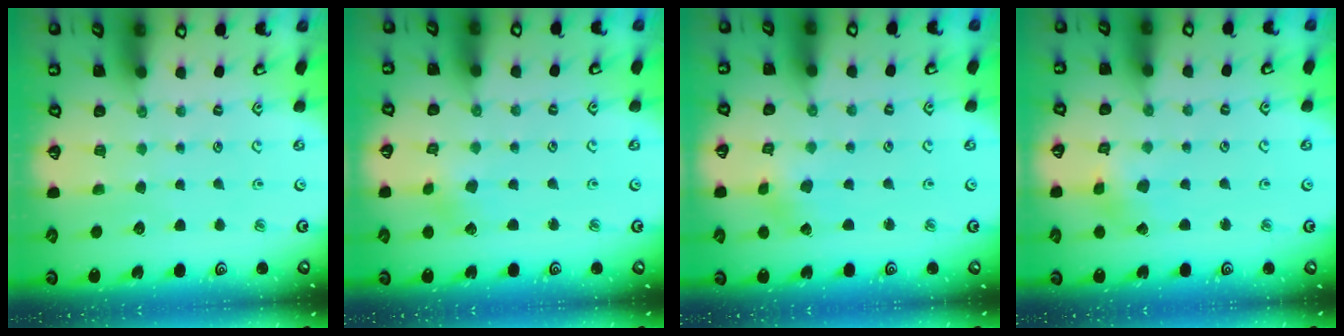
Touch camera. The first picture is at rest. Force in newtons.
{"total": 1.9, "press": 1.9, "slide": 0.2}
{"total": 1.4, "press": 1.4, "slide": 0.3}
{"total": 2.3, "press": 2.3, "slide": 0.3}